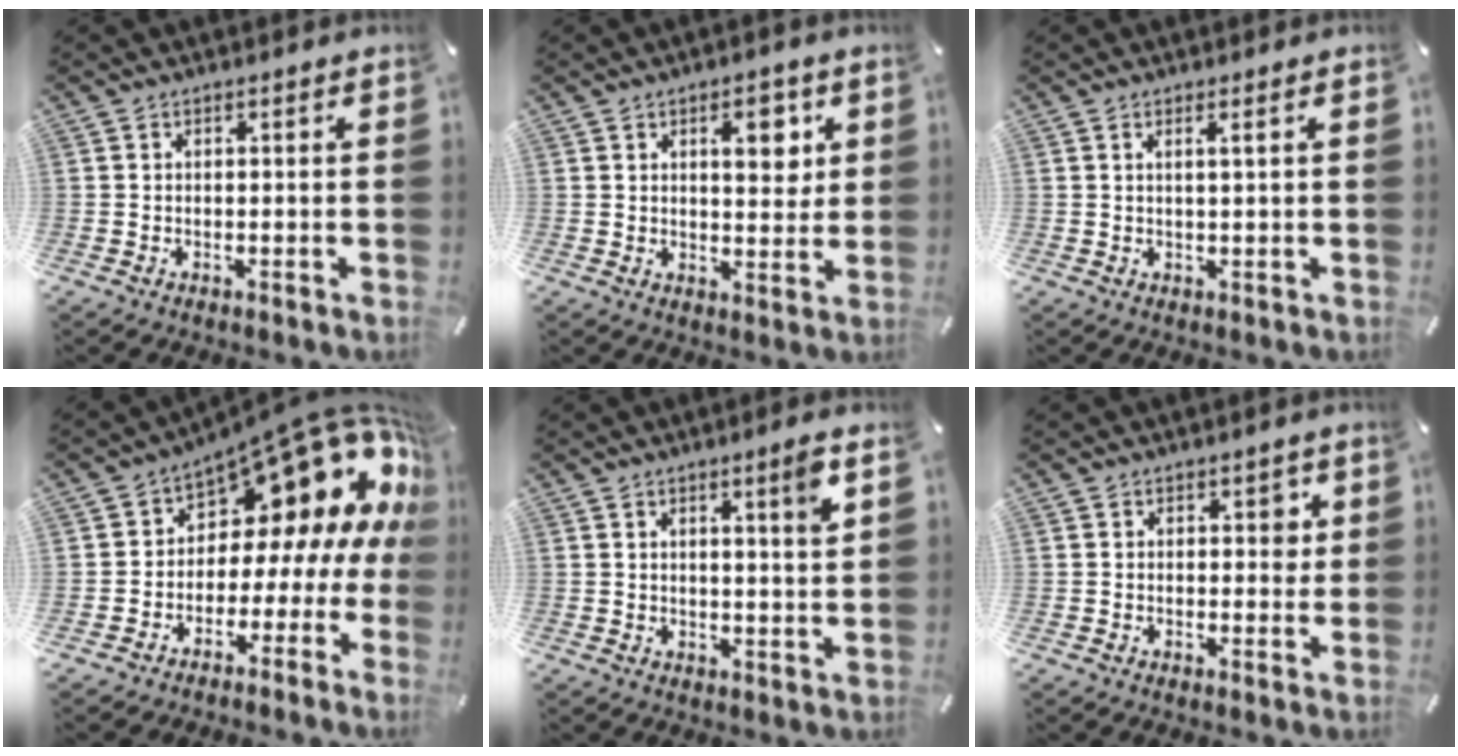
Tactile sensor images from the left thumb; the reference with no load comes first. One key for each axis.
{"total": 7.8, "fx": 3.0, "fy": 3.8, "fz": 6.1, "tx": -0.071, "ty": -0.012, "tz": 0.040}
{"total": 1.8, "fx": 0.7, "fy": -0.2, "fz": 1.7, "tx": -0.032, "ty": -0.004, "tz": 0.010}
{"total": 15.3, "fx": 8.5, "fy": 8.7, "fz": 9.3, "tx": -0.119, "ty": -0.077, "tz": 0.138}
{"total": 4.8, "fx": 2.6, "fy": 0.1, "fz": 4.0, "tx": -0.066, "ty": -0.012, "tz": 0.039}
{"total": 2.8, "fx": 0.8, "fy": 1.8, "fz": 2.0, "tx": -0.009, "ty": -0.005, "tz": 0.005}